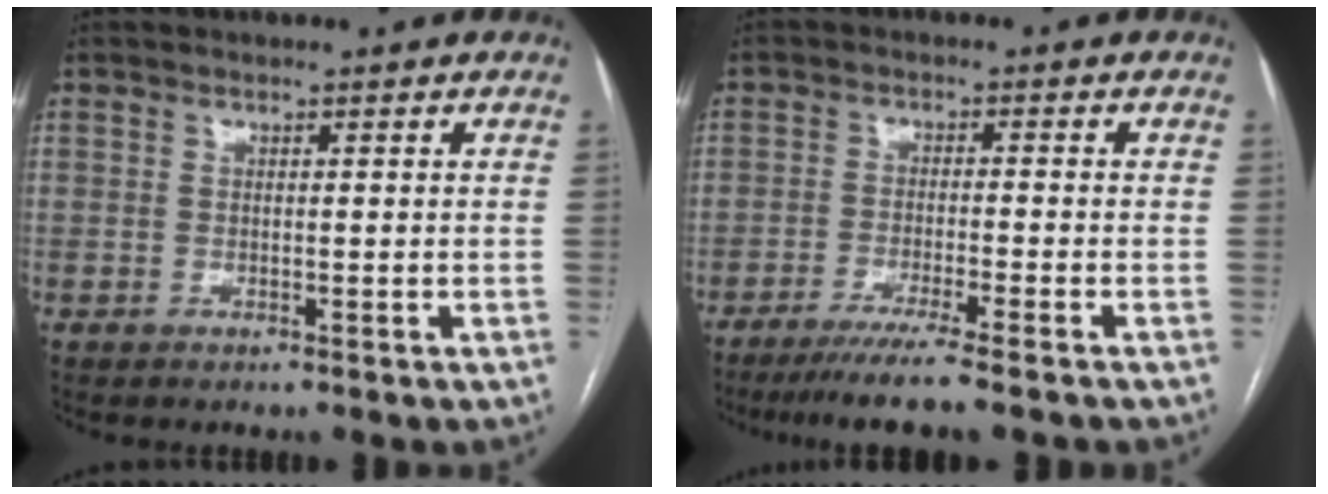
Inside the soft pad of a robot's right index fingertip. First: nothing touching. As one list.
[{"total": 8.2, "force": [-6.6, -1.1, 4.8], "torque": [-0.067, -0.023, -0.106]}]